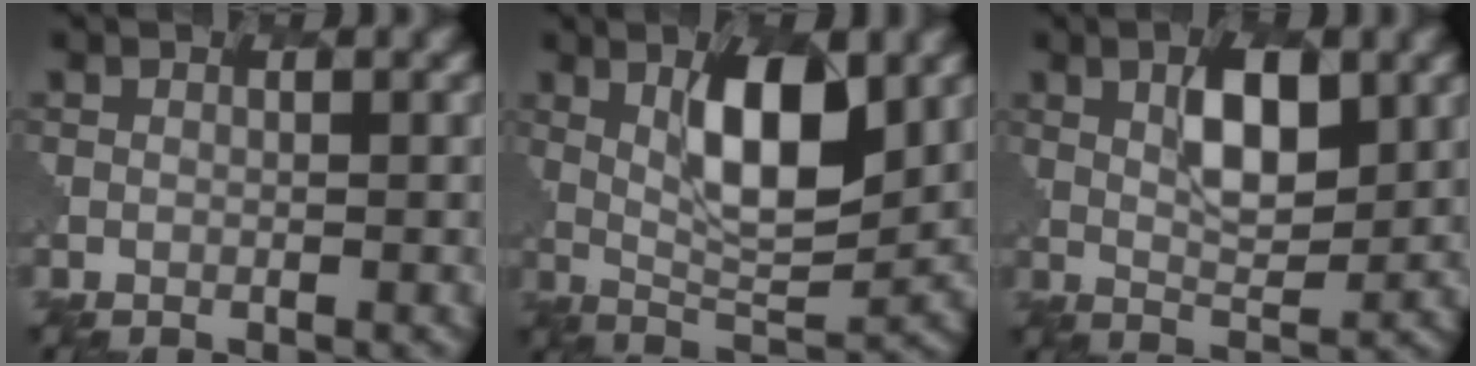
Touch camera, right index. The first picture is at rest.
{"total": 7.5, "force": [2.4, 2.4, 6.7], "torque": [-0.110, -0.005, 0.045]}
{"total": 5.0, "force": [1.8, 1.9, 4.2], "torque": [-0.072, 0.000, 0.033]}